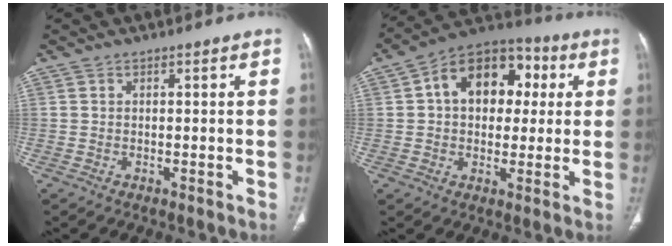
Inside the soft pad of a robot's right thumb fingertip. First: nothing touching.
{"total": 15.8, "force": [3.2, 11.0, 10.8], "torque": [-0.120, 0.024, 0.042]}